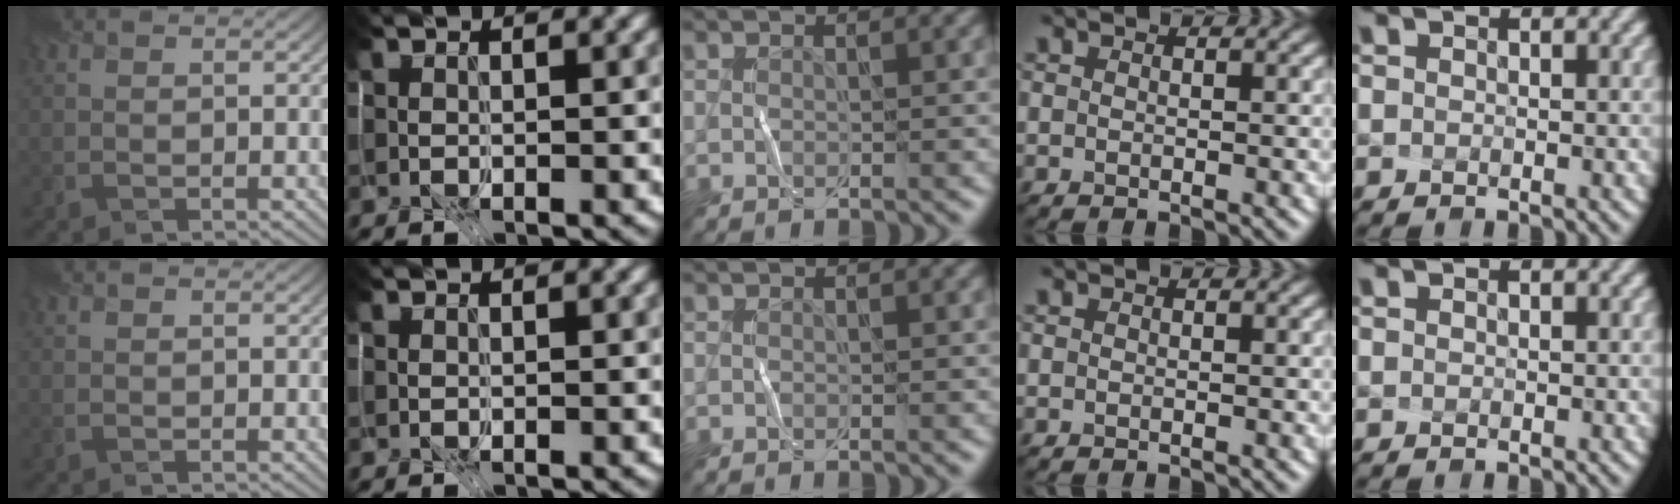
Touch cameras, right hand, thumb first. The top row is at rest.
{}